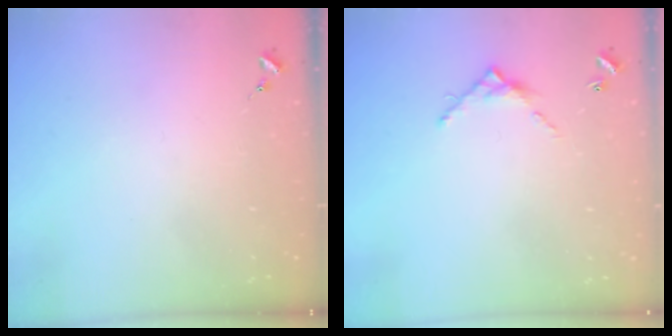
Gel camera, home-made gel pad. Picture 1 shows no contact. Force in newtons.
{"total": 7.0, "press": 7.0, "slide": 0.2}